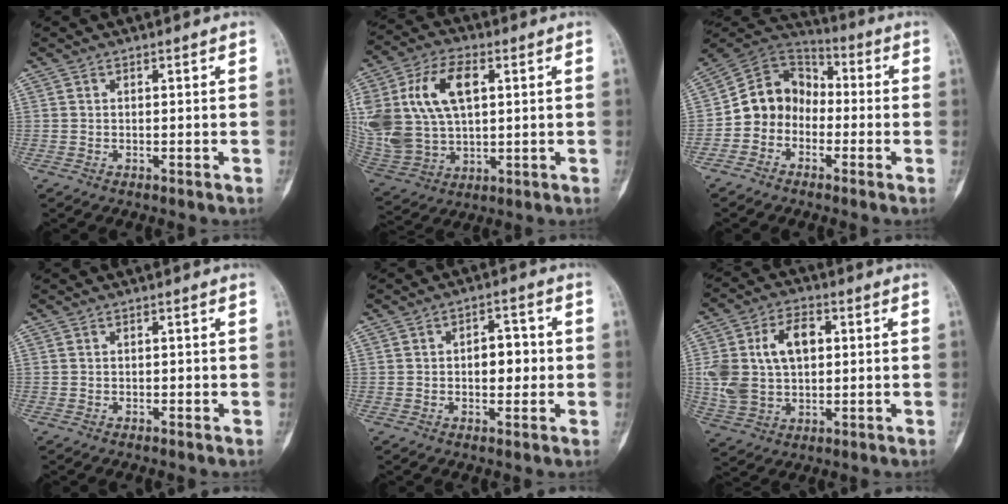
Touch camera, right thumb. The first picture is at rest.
{"total": 20.7, "force": [5.0, 12.7, 15.6], "torque": [-0.336, 0.002, 0.101]}
{"total": 10.9, "force": [-2.5, 9.4, 4.8], "torque": [-0.061, 0.059, -0.063]}
{"total": 0.7, "force": [-0.1, 0.5, 0.5], "torque": [0.000, 0.002, -0.004]}
{"total": 5.9, "force": [0.0, 3.7, 4.7], "torque": [-0.042, 0.011, -0.002]}
{"total": 13.9, "force": [2.4, 9.1, 10.3], "torque": [-0.185, 0.012, 0.050]}